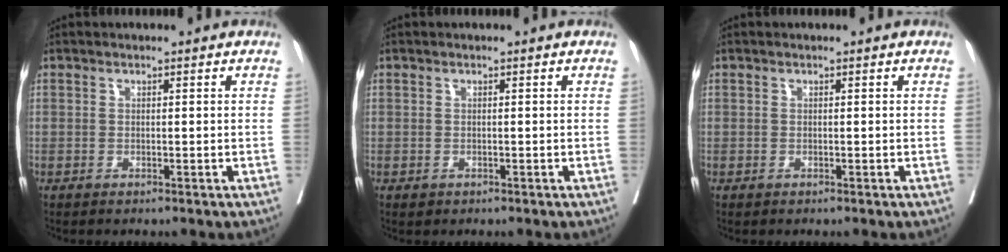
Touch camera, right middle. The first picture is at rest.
{"total": 0.6, "force": [-0.3, 0.5, 0.2], "torque": [-0.005, 0.002, 0.000]}
{"total": 0.0}